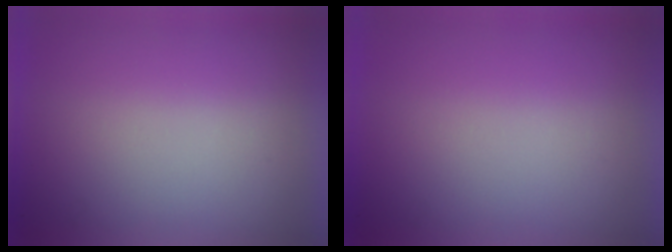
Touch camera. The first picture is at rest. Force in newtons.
{"total": 0.0}